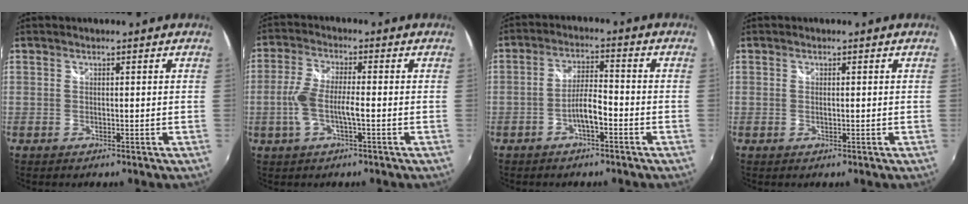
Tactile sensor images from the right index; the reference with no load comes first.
{"total": 7.3, "force": [-1.8, 1.8, 6.8], "torque": [-0.145, 0.001, -0.034]}
{"total": 4.9, "force": [-2.6, 1.0, 4.0], "torque": [-0.078, 0.007, -0.044]}
{"total": 0.7, "force": [0.0, 0.2, 0.7], "torque": [-0.015, -0.001, 0.000]}